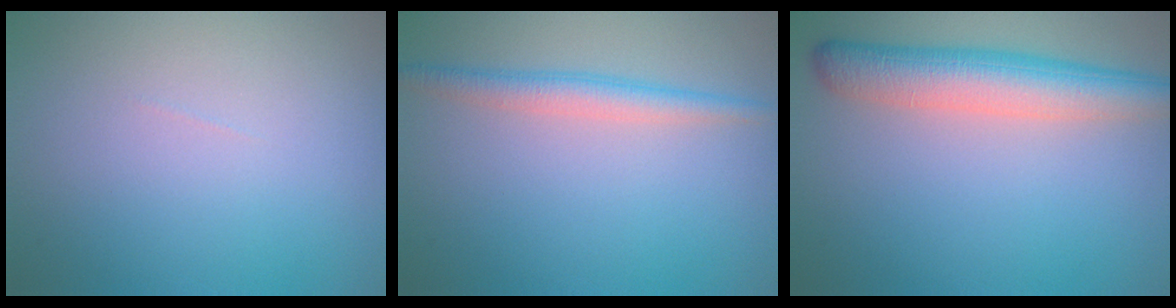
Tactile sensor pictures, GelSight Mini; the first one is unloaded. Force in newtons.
{"total": 2.4, "press": 2.4, "slide": 0.0}
{"total": 5.5, "press": 5.5, "slide": 0.2}